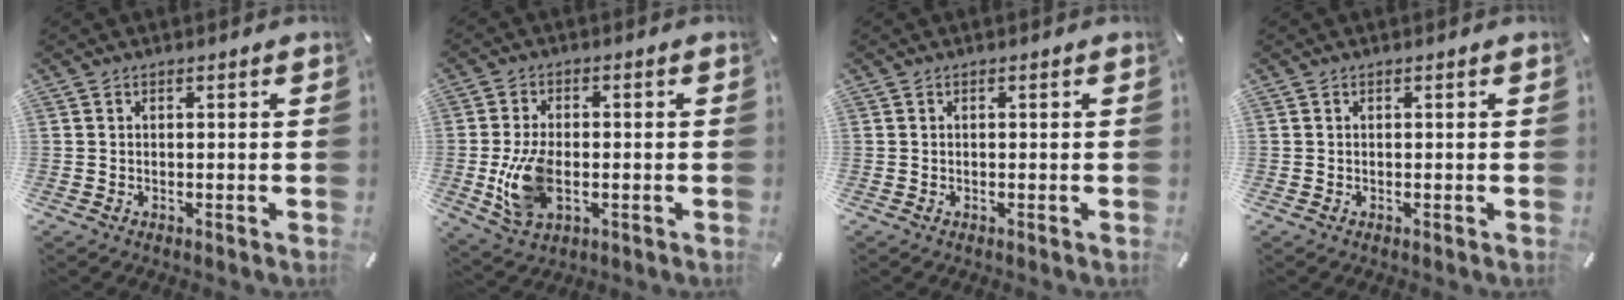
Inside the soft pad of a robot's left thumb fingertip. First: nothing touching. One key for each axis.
{"total": 10.7, "fx": -1.9, "fy": 6.3, "fz": 8.4, "tx": -0.179, "ty": -0.009, "tz": -0.033}
{"total": 0.0}
{"total": 0.0}